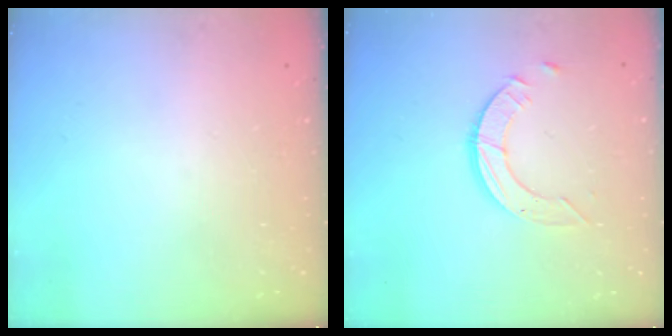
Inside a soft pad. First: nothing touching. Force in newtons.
{"total": 4.2, "press": 4.2, "slide": 0.2}